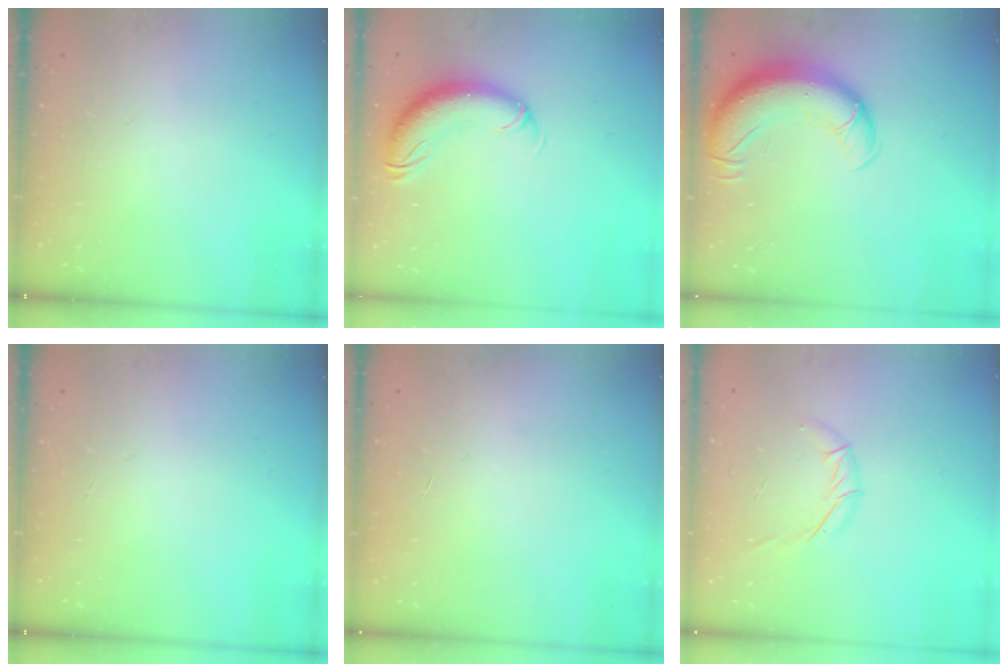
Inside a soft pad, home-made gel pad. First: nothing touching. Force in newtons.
{"total": 12.1, "press": 11.8, "slide": 2.7}
{"total": 15.0, "press": 14.6, "slide": 3.6}
{"total": 0.0}
{"total": 0.0}
{"total": 5.8, "press": 5.7, "slide": 1.3}